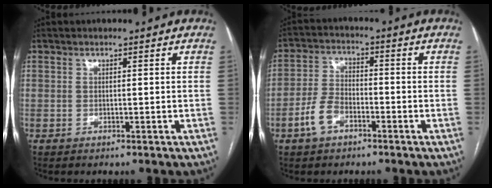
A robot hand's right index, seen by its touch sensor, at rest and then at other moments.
{"total": 6.1, "force": [-3.1, 3.4, 4.0], "torque": [-0.094, 0.009, -0.061]}